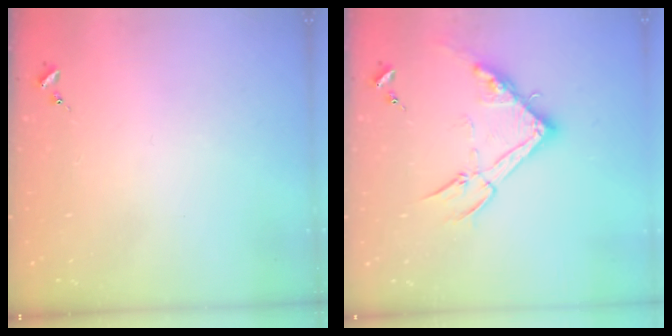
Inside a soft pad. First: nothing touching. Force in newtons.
{"total": 15.6, "press": 15.6, "slide": 0.6}